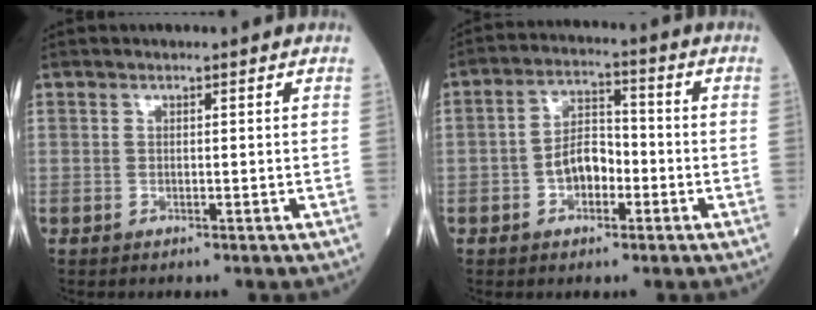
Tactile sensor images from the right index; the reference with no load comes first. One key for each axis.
{"total": 6.1, "fx": -1.8, "fy": 3.5, "fz": 4.6, "tx": -0.090, "ty": 0.020, "tz": -0.035}